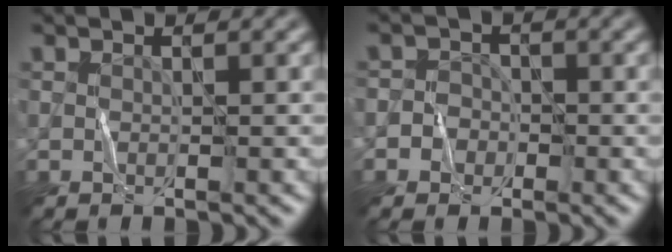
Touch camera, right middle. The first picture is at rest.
{"total": 1.8, "force": [-0.7, 1.6, 0.3], "torque": [0.013, 0.006, -0.021]}